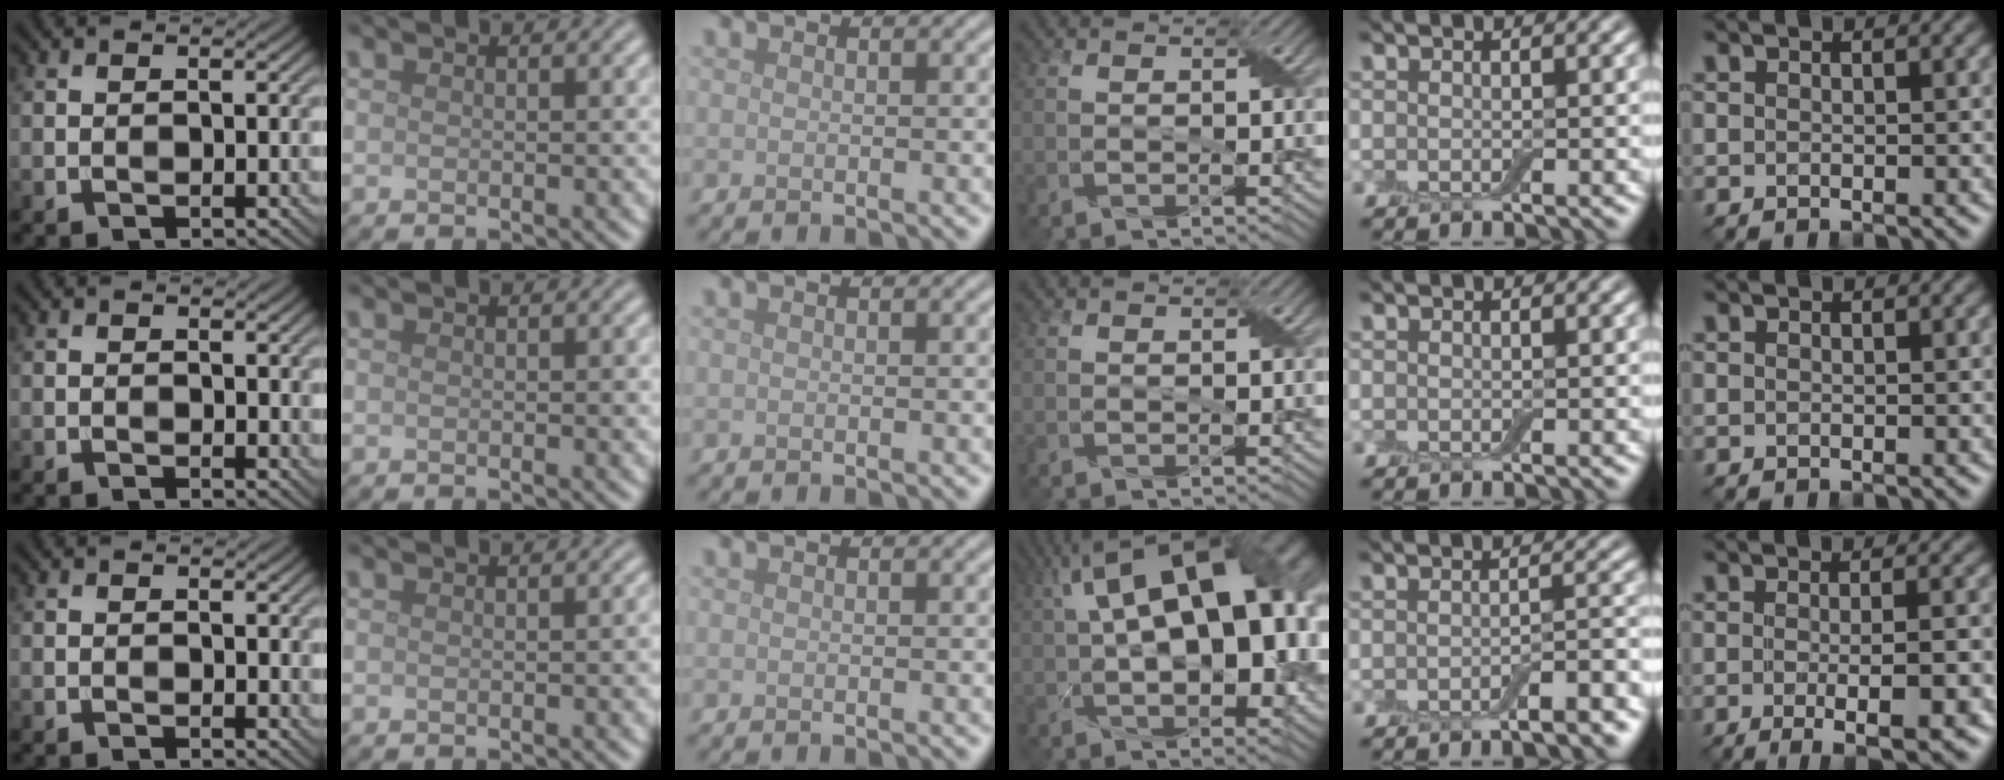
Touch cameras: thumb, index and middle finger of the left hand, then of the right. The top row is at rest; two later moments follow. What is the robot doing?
{"motion": "wrap", "object": "adhesive wrap"}